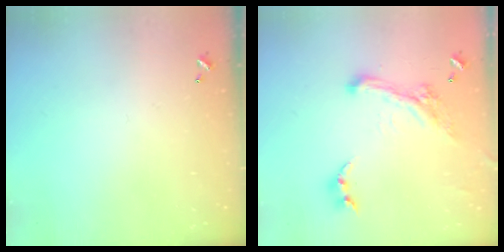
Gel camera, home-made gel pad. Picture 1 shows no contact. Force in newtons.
{"total": 3.2, "press": 2.9, "slide": 1.2}